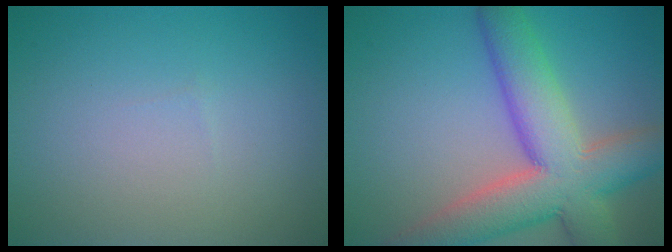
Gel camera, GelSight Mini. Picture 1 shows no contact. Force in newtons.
{"total": 10.2, "press": 10.1, "slide": 0.8}